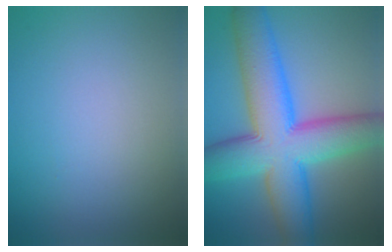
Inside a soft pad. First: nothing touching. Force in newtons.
{"total": 12.2, "press": 12.2, "slide": 0.2}